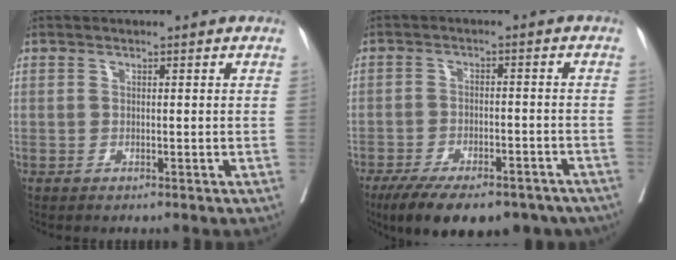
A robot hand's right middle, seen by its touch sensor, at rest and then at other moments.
{"total": 17.4, "force": [-13.2, 6.6, 9.1], "torque": [-0.143, -0.007, -0.180]}